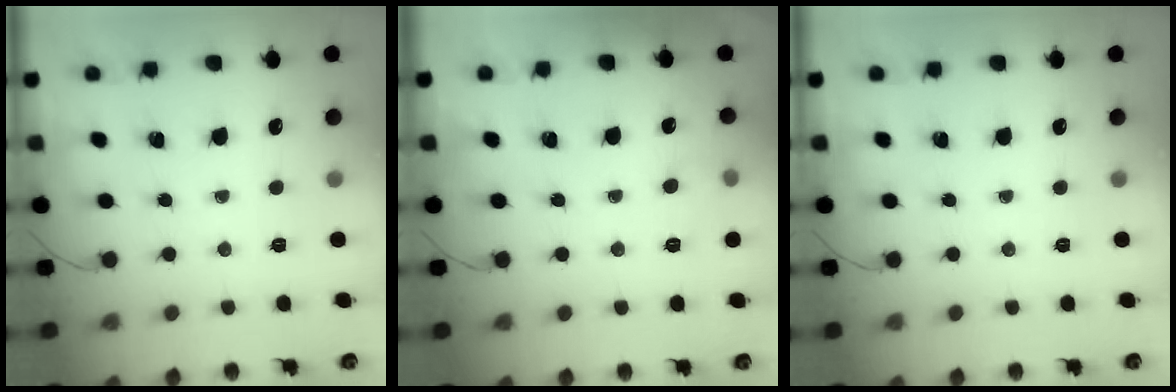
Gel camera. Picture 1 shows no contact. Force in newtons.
{"total": 7.2, "press": 7.0, "slide": 1.9}
{"total": 0.0}